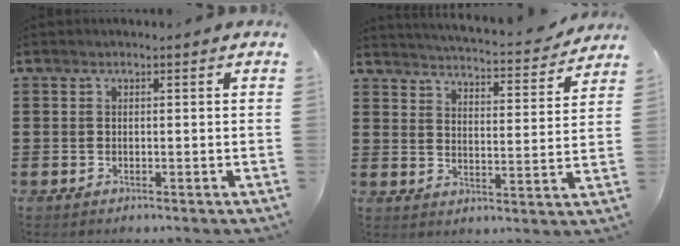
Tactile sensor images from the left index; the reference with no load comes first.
{"total": 4.0, "force": [3.9, -0.5, 0.7], "torque": [-0.027, -0.038, 0.060]}